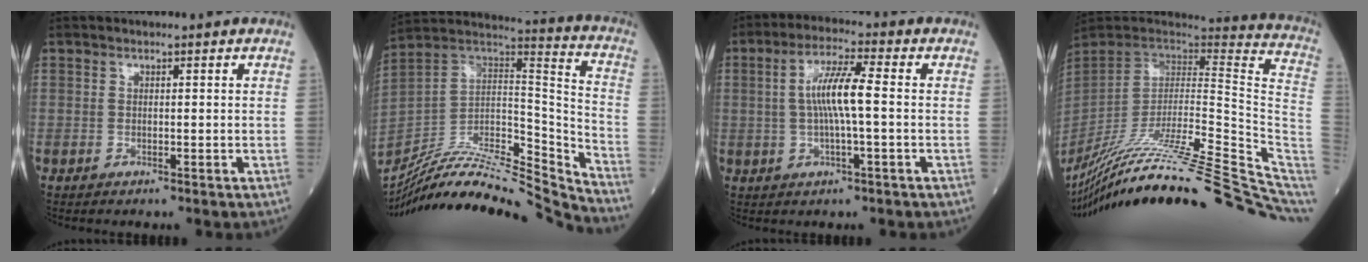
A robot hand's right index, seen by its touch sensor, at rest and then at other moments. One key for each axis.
{"total": 25.1, "fx": -24.0, "fy": 0.5, "fz": 7.3, "tx": -0.119, "ty": 0.017, "tz": -0.388}
{"total": 7.4, "fx": 0.2, "fy": 0.5, "fz": 7.4, "tx": -0.146, "ty": 0.011, "tz": -0.001}
{"total": 36.3, "fx": -29.2, "fy": 1.6, "fz": 21.6, "tx": -0.245, "ty": -0.053, "tz": -0.441}